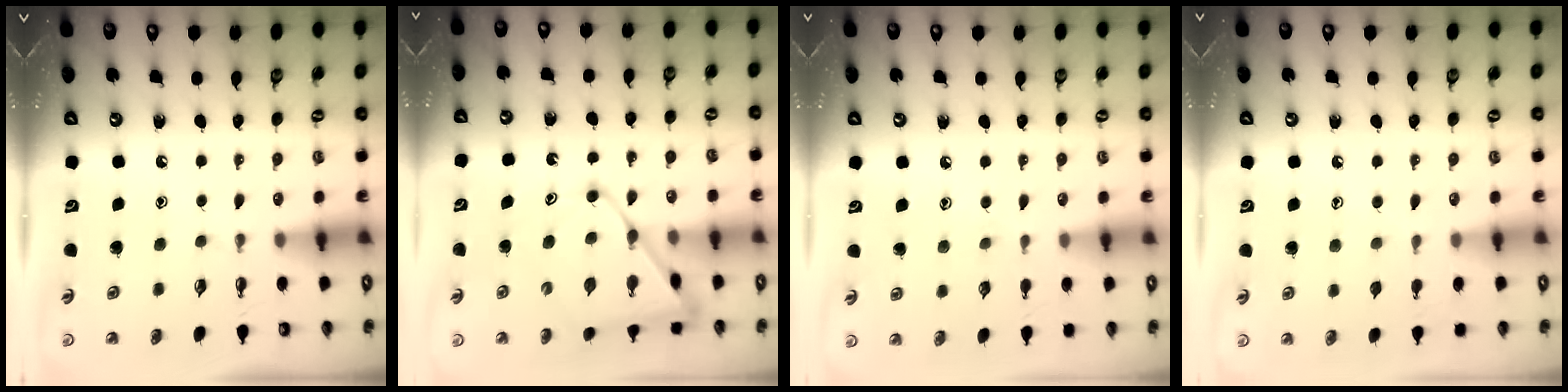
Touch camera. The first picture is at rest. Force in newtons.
{"total": 12.8, "press": 12.8, "slide": 1.1}
{"total": 5.7, "press": 5.6, "slide": 0.7}
{"total": 4.8, "press": 4.8, "slide": 0.5}